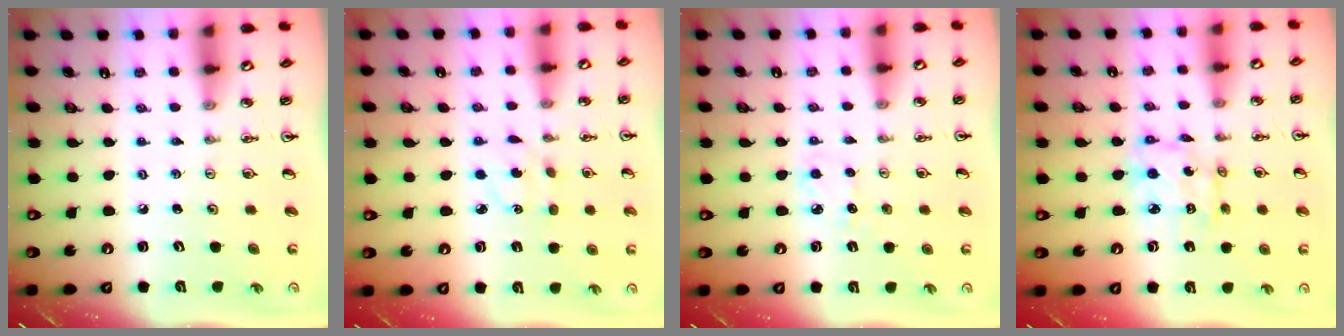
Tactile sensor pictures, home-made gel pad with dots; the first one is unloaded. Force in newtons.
{"total": 3.7, "press": 3.6, "slide": 0.8}
{"total": 5.3, "press": 5.3, "slide": 0.5}
{"total": 6.4, "press": 6.4, "slide": 0.3}